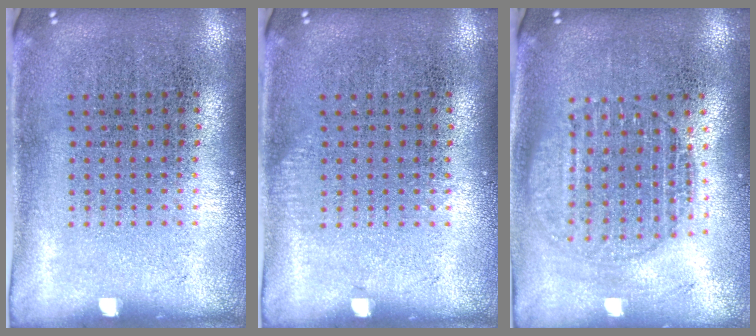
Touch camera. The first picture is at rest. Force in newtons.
{"total": 0.6, "press": 0.6, "slide": 0.2}
{"total": 1.8, "press": 1.5, "slide": 1.0}